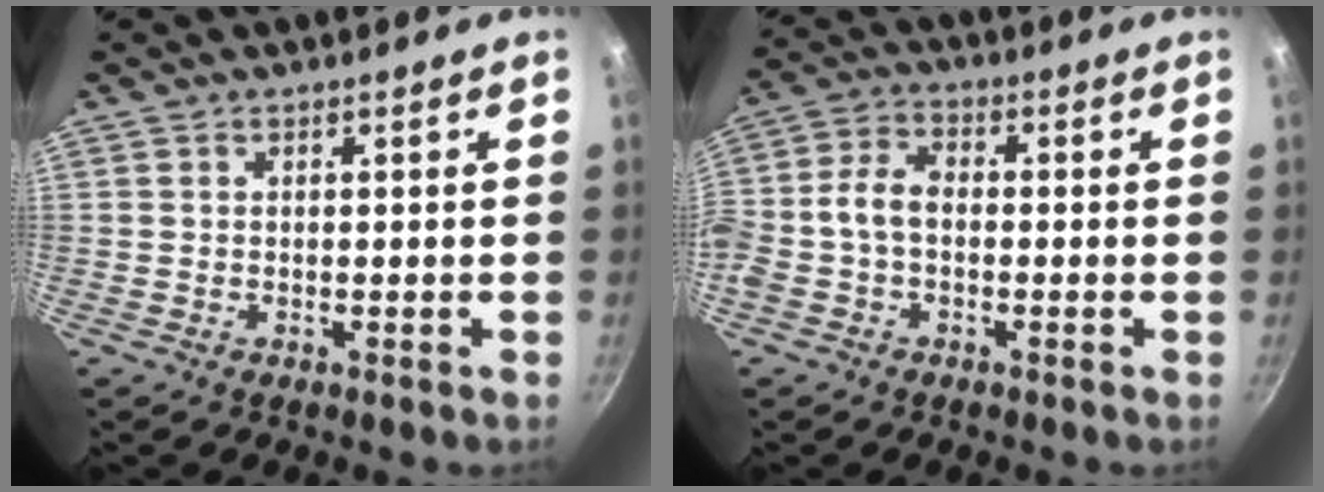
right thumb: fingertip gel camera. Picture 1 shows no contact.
{"total": 6.9, "force": [-1.2, 4.5, 5.1], "torque": [-0.103, 0.031, -0.038]}